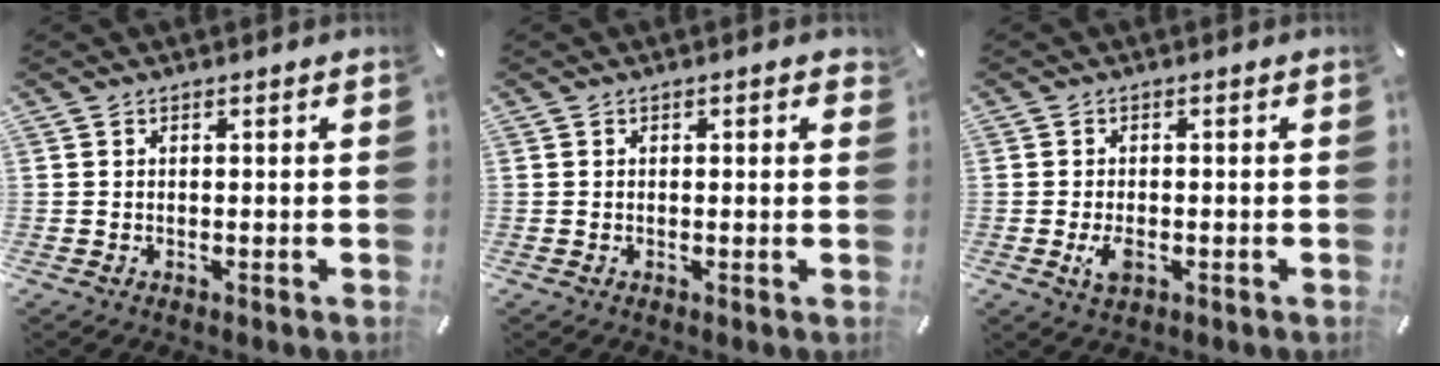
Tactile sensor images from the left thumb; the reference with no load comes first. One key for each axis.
{"total": 0.7, "fx": 0.1, "fy": 0.5, "fz": 0.5, "tx": -0.002, "ty": 0.001, "tz": 0.000}
{"total": 3.5, "fx": -1.1, "fy": 2.0, "fz": 2.7, "tx": -0.067, "ty": -0.003, "tz": -0.022}